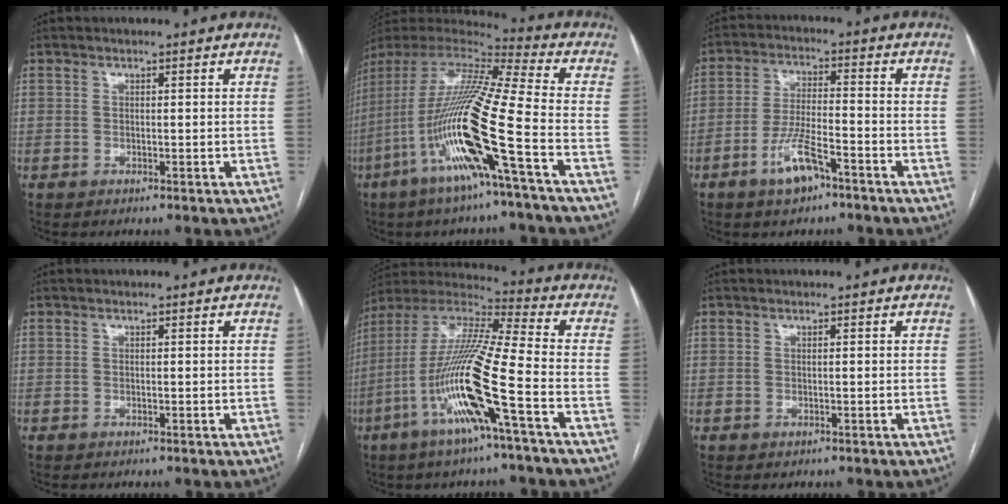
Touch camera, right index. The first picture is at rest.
{"total": 21.5, "force": [-7.2, 0.1, 20.3], "torque": [-0.431, -0.028, -0.149]}
{"total": 7.5, "force": [-4.5, 1.9, 5.7], "torque": [-0.117, -0.002, -0.080]}
{"total": 0.0}
{"total": 17.8, "force": [-6.4, 0.0, 16.6], "torque": [-0.340, -0.007, -0.130]}
{"total": 0.0}